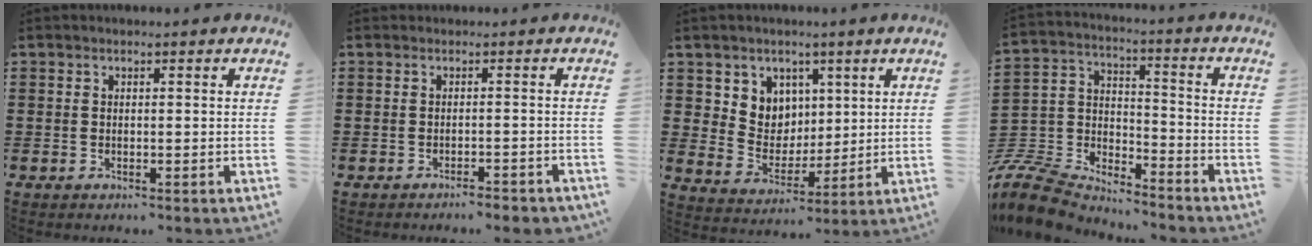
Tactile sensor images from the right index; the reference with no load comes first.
{"total": 1.2, "force": [-1.2, 0.1, 0.2], "torque": [-0.011, 0.001, -0.024]}
{"total": 6.4, "force": [3.3, 5.5, 0.1], "torque": [-0.034, -0.014, 0.061]}
{"total": 8.6, "force": [-8.1, 2.3, 1.8], "torque": [-0.073, -0.004, -0.170]}